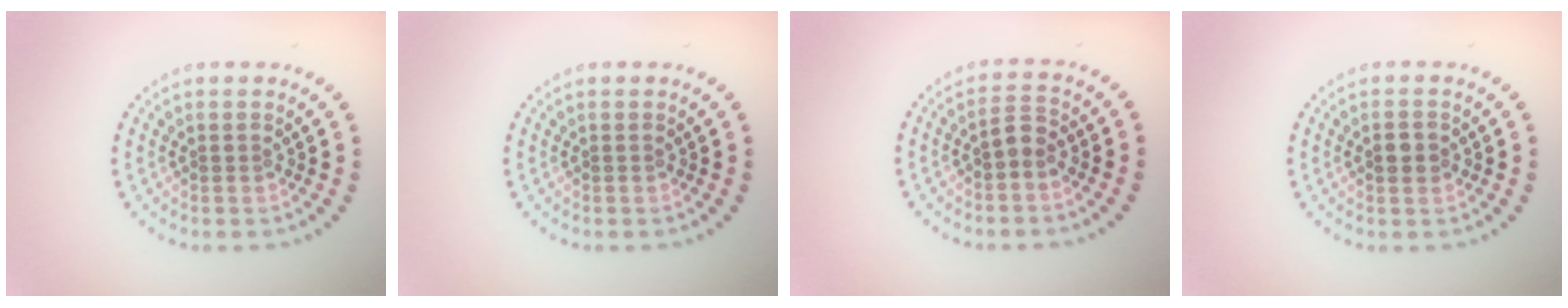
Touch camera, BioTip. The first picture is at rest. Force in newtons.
{"total": 0.0}
{"total": 1.7, "press": 1.6, "slide": 0.7}
{"total": 2.0, "press": 1.9, "slide": 0.1}